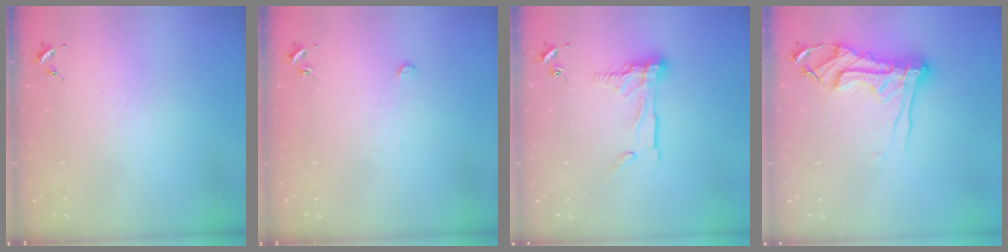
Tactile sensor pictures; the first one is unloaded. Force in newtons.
{"total": 2.9, "press": 2.9, "slide": 0.1}
{"total": 13.5, "press": 13.5, "slide": 1.2}
{"total": 14.8, "press": 14.8, "slide": 1.3}